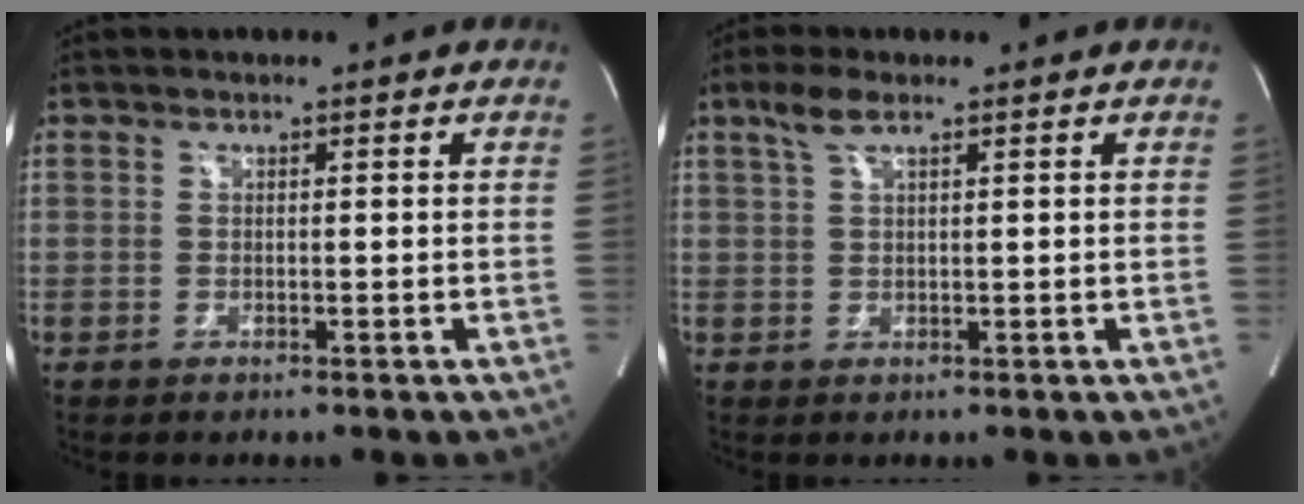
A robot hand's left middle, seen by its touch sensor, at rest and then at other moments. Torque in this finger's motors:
{"motor_torque": [0.34, -0.04, -0.01, 0.01]}